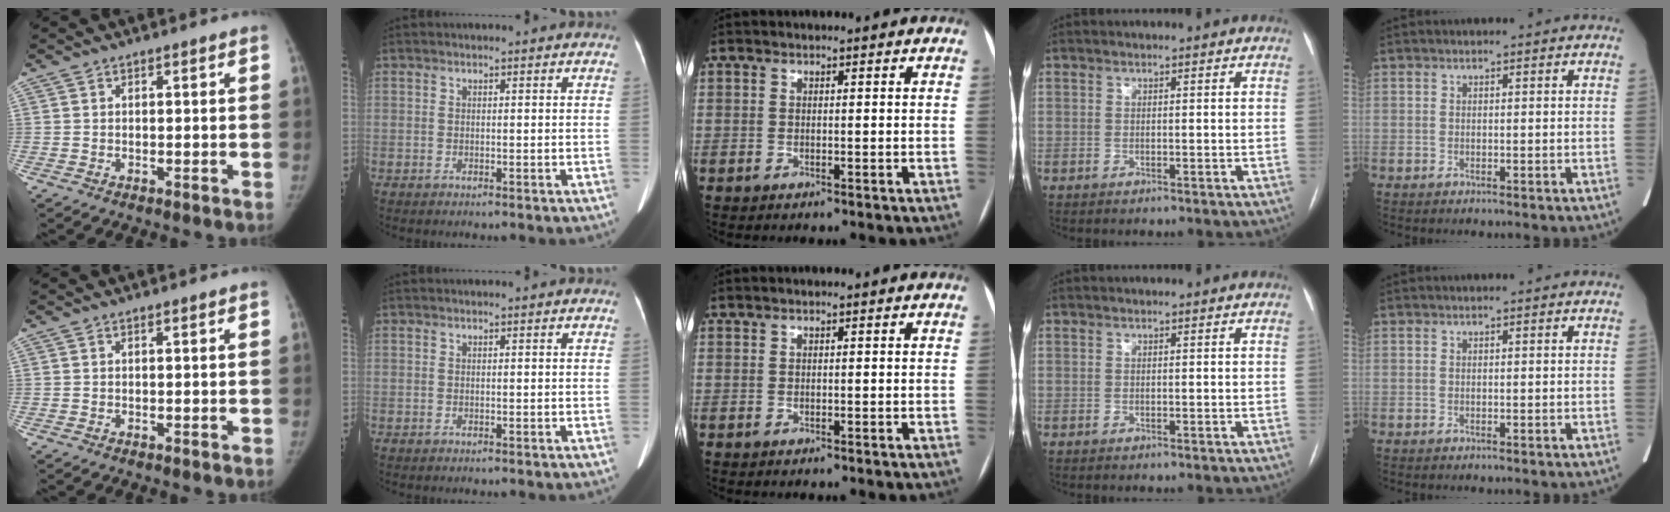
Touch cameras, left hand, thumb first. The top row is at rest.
{}